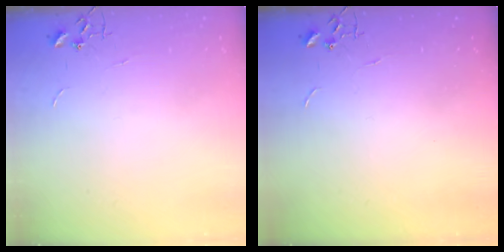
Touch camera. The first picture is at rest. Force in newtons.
{"total": 0.0}